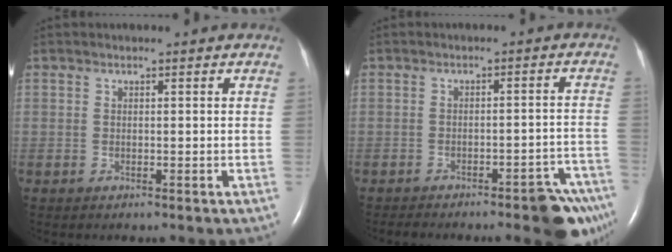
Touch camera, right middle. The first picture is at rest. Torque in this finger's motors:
{"motor_torque": [0.98, -1.01, 0.30, 0.09]}